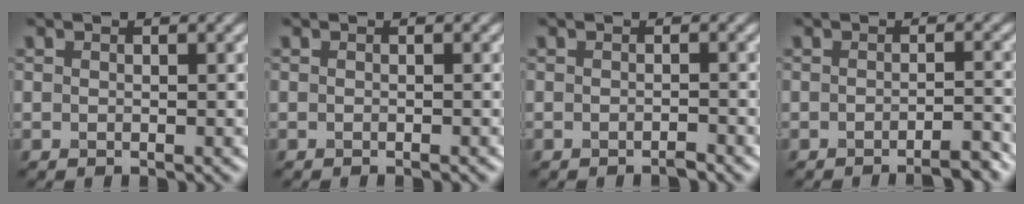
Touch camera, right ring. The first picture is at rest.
{"total": 0.6, "force": [-0.5, 0.1, 0.3], "torque": [-0.002, -0.001, -0.008]}
{"total": 0.9, "force": [-0.8, 0.1, 0.5], "torque": [-0.007, 0.001, -0.015]}
{"total": 2.7, "force": [-2.0, 0.5, 1.8], "torque": [-0.014, 0.005, -0.034]}